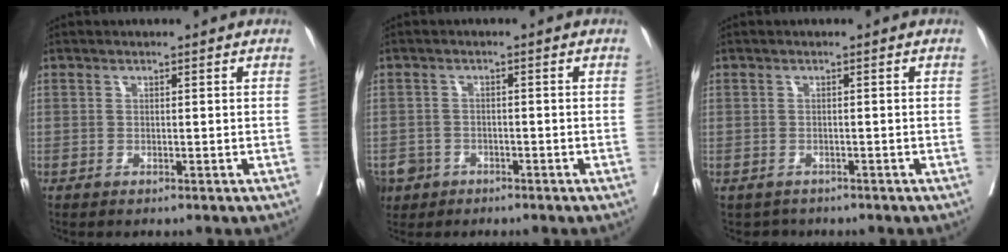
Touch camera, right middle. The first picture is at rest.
{"total": 4.6, "force": [-2.8, 3.5, 0.8], "torque": [-0.016, 0.004, -0.046]}
{"total": 2.1, "force": [-1.7, 1.2, -0.1], "torque": [-0.003, 0.000, -0.026]}